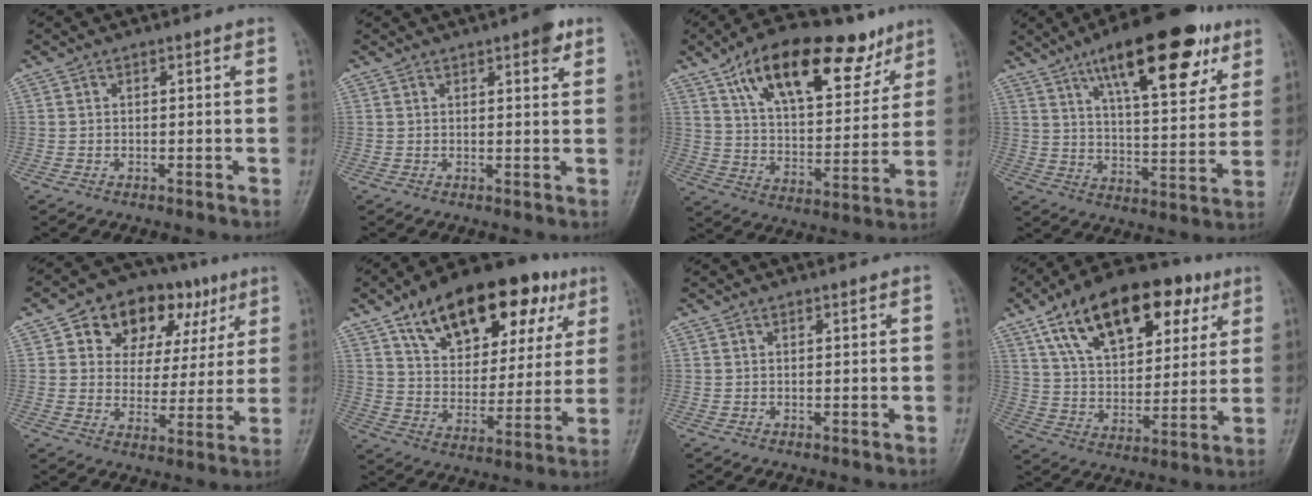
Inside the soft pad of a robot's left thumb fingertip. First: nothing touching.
{"total": 3.6, "force": [2.1, 1.1, 2.8], "torque": [-0.030, -0.007, 0.023]}
{"total": 22.8, "force": [13.3, 10.4, 15.4], "torque": [-0.207, -0.033, 0.223]}
{"total": 21.9, "force": [12.3, 7.6, 16.4], "torque": [-0.217, -0.035, 0.193]}
{"total": 17.1, "force": [7.6, 11.4, 10.3], "torque": [-0.094, 0.004, 0.117]}
{"total": 25.4, "force": [13.4, 13.3, 17.1], "torque": [-0.221, -0.007, 0.211]}
{"total": 0.6, "force": [0.5, 0.0, 0.3], "torque": [-0.007, -0.003, 0.009]}
{"total": 23.4, "force": [11.8, 12.5, 15.9], "torque": [-0.226, -0.009, 0.198]}